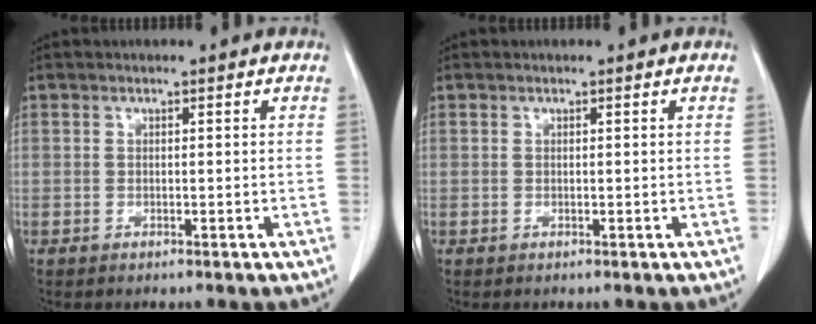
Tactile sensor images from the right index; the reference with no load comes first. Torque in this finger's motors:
{"motor_torque": [0.00, 0.02, 0.00, 0.00]}